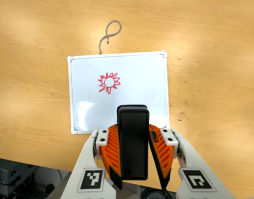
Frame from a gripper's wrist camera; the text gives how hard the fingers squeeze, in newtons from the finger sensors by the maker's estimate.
{"total": 6.8, "left": 5.6, "right": 8.0}